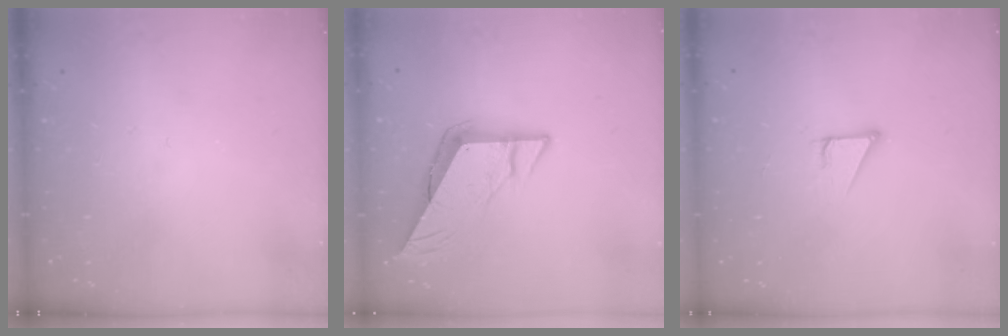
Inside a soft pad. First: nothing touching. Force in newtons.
{"total": 9.4, "press": 9.3, "slide": 0.7}
{"total": 2.8, "press": 2.8, "slide": 0.2}